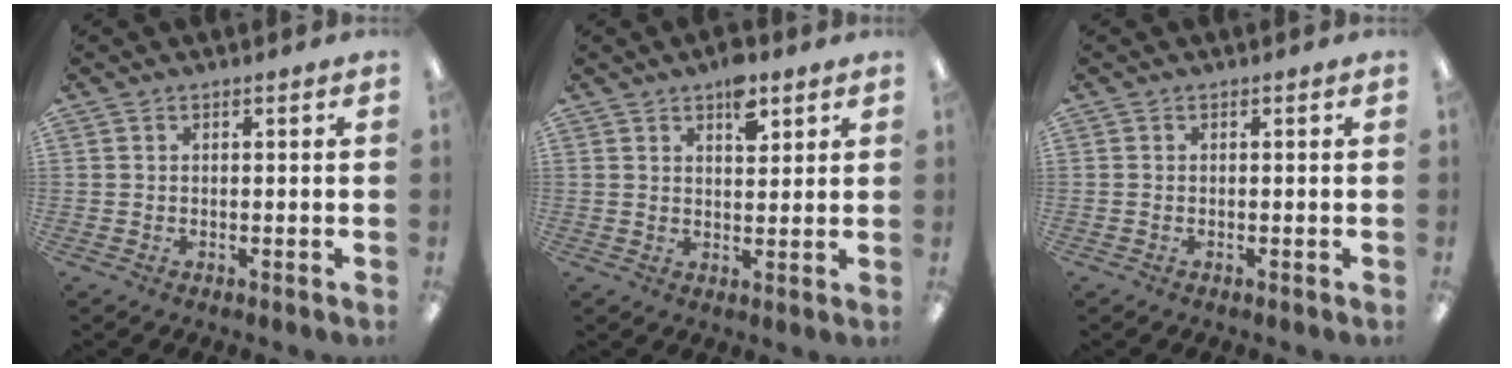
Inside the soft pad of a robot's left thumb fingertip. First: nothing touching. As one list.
[{"total": 6.7, "force": [4.1, 3.3, 4.1], "torque": [-0.042, -0.022, 0.065]}, {"total": 0.0}]